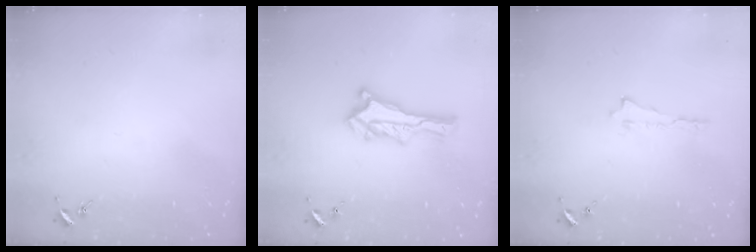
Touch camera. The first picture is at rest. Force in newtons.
{"total": 0.6, "press": 0.5, "slide": 0.2}
{"total": 0.0}